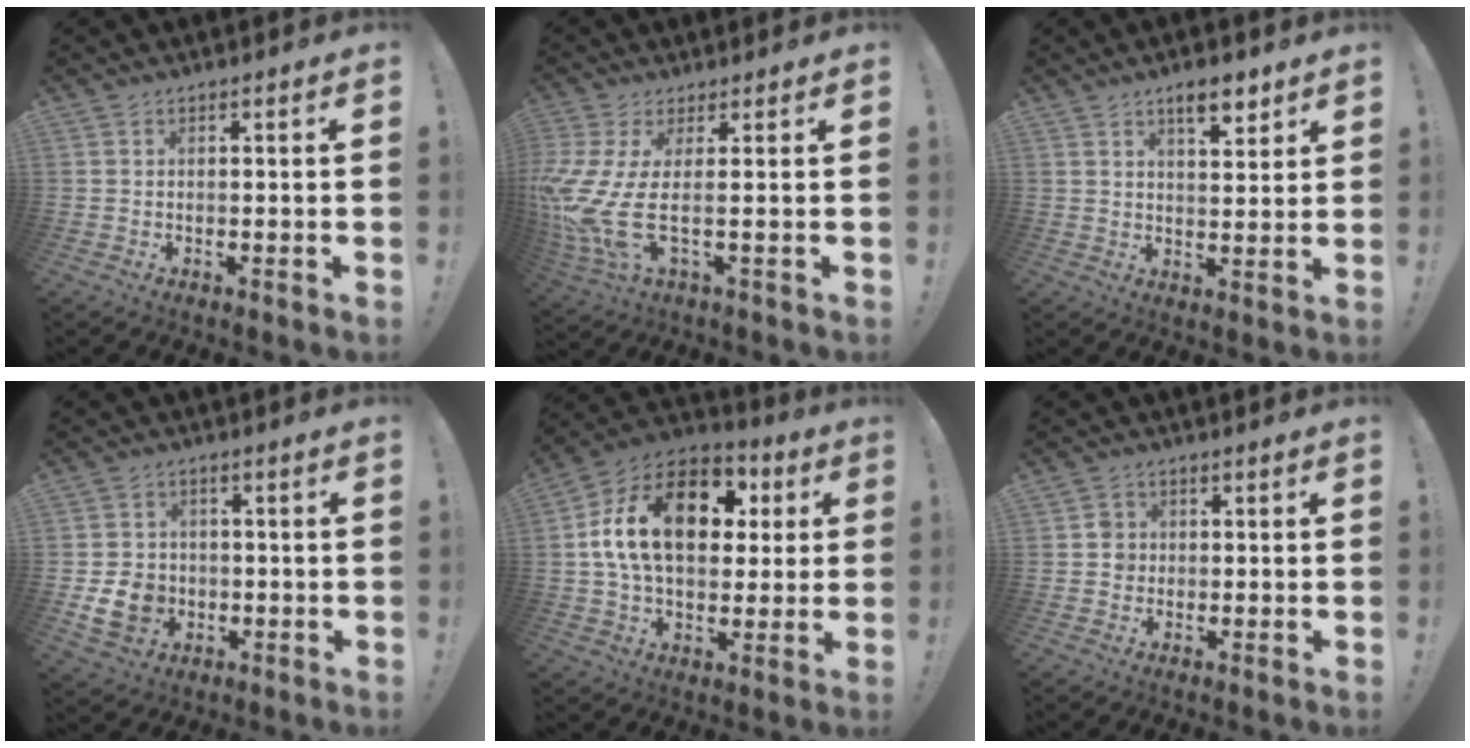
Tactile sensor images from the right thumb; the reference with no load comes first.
{"total": 12.5, "force": [-0.1, 3.2, 12.1], "torque": [-0.264, -0.032, -0.002]}
{"total": 7.1, "force": [4.8, 2.5, 4.5], "torque": [-0.049, -0.024, 0.077]}
{"total": 10.2, "force": [-2.2, 8.5, 5.1], "torque": [-0.092, 0.017, -0.032]}
{"total": 21.2, "force": [4.5, 13.9, 15.3], "torque": [-0.256, 0.001, 0.077]}
{"total": 3.8, "force": [-0.4, 3.5, 1.3], "torque": [-0.012, 0.007, -0.009]}